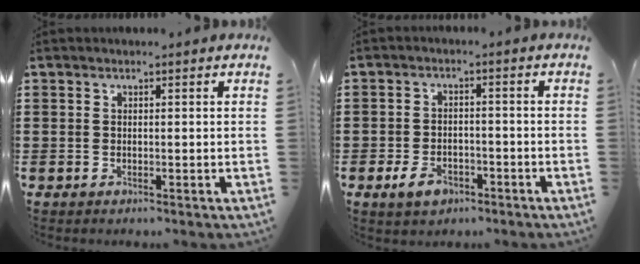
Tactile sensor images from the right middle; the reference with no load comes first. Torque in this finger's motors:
{"motor_torque": [0.66, -0.23, 0.36, 0.05]}